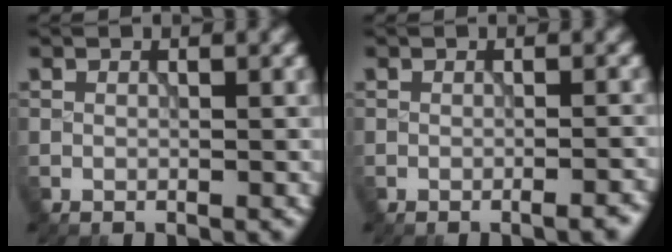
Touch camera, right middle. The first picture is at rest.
{"total": 1.7, "force": [-0.8, 0.5, 1.3], "torque": [-0.010, 0.001, -0.015]}